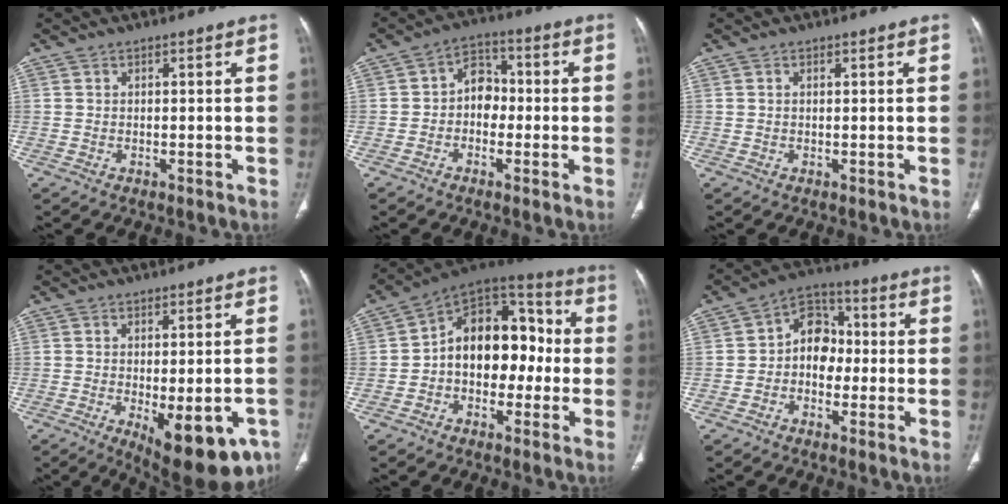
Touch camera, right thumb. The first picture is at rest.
{"total": 6.3, "force": [-0.7, 4.9, 4.0], "torque": [-0.030, 0.027, -0.027]}
{"total": 0.5, "force": [0.2, 0.3, 0.4], "torque": [-0.011, 0.001, 0.003]}
{"total": 14.8, "force": [-6.3, 6.2, 11.8], "torque": [-0.113, 0.001, -0.069]}
{"total": 16.7, "force": [-1.3, 11.2, 12.2], "torque": [-0.135, 0.056, -0.034]}
{"total": 9.1, "force": [-0.4, 6.9, 5.9], "torque": [-0.053, 0.029, -0.023]}